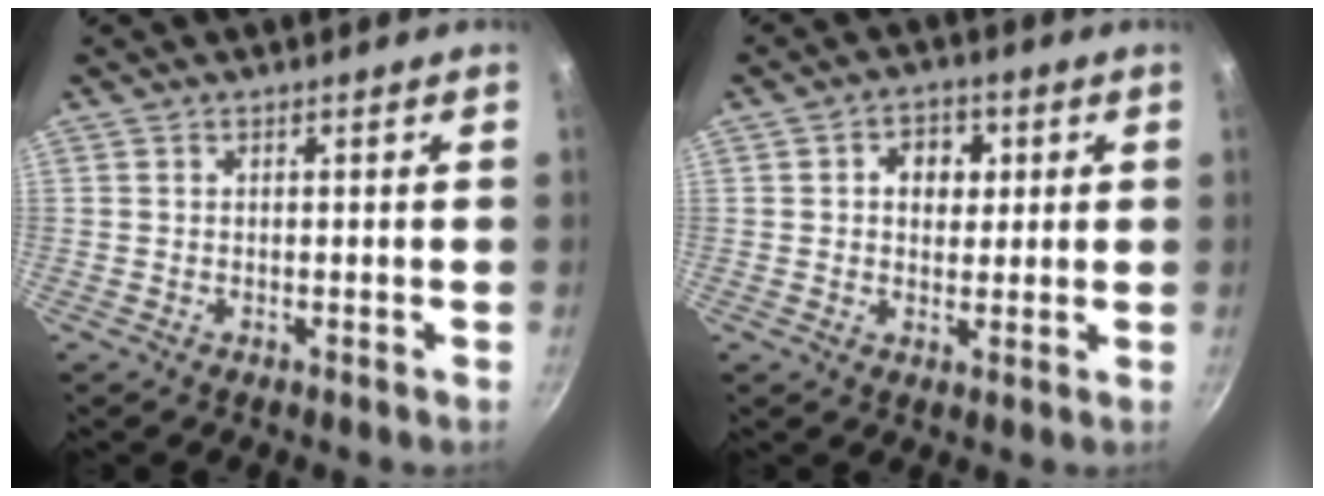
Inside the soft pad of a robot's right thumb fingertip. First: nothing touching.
{"total": 5.8, "force": [1.4, 4.7, 3.2], "torque": [-0.020, 0.001, 0.014]}